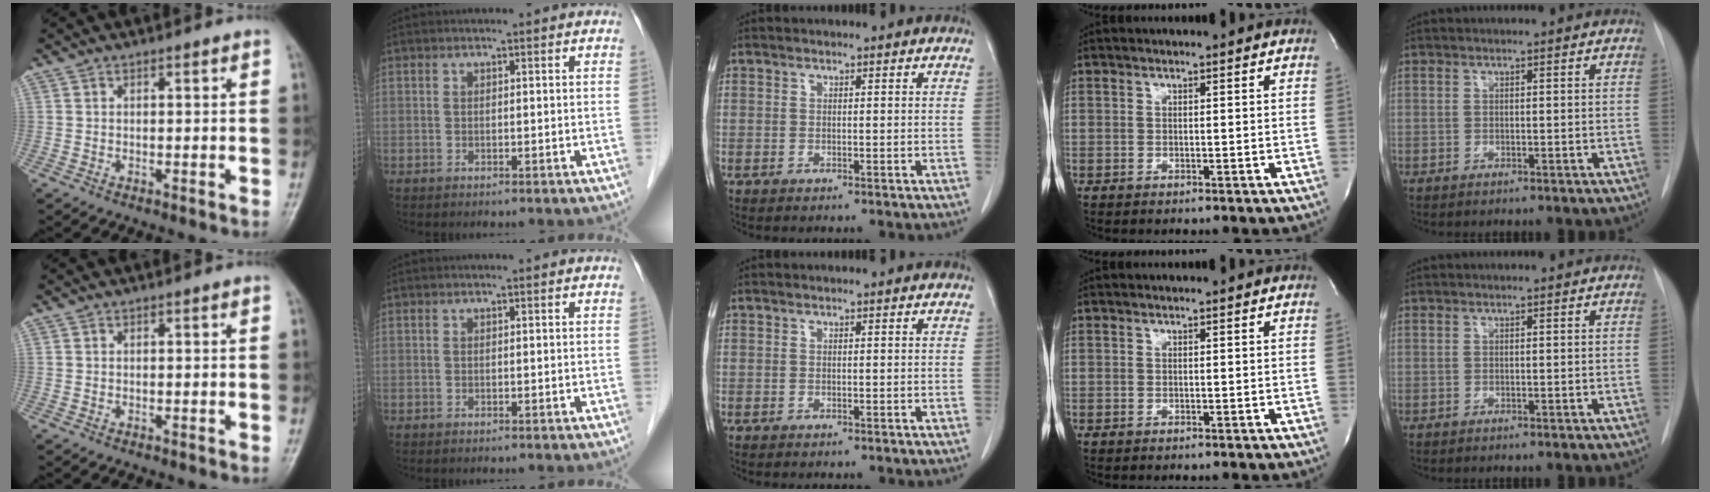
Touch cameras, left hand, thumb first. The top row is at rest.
{}